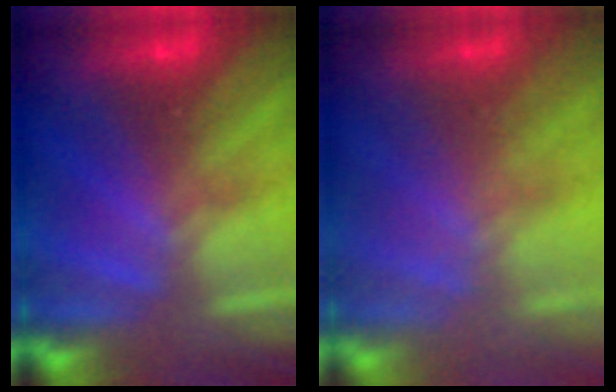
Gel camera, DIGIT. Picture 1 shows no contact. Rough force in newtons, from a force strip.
{"total": 1.7}